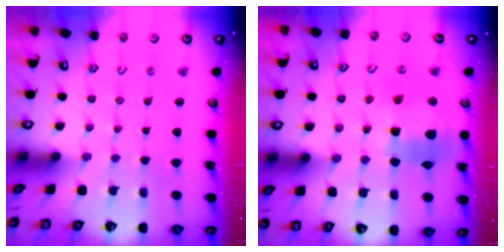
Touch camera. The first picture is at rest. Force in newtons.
{"total": 13.9, "press": 13.8, "slide": 1.6}